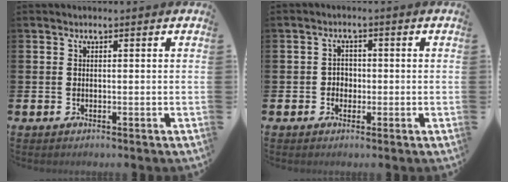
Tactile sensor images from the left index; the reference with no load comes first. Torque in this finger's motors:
{"motor_torque": [-0.29, 0.07, 0.00, 0.00]}